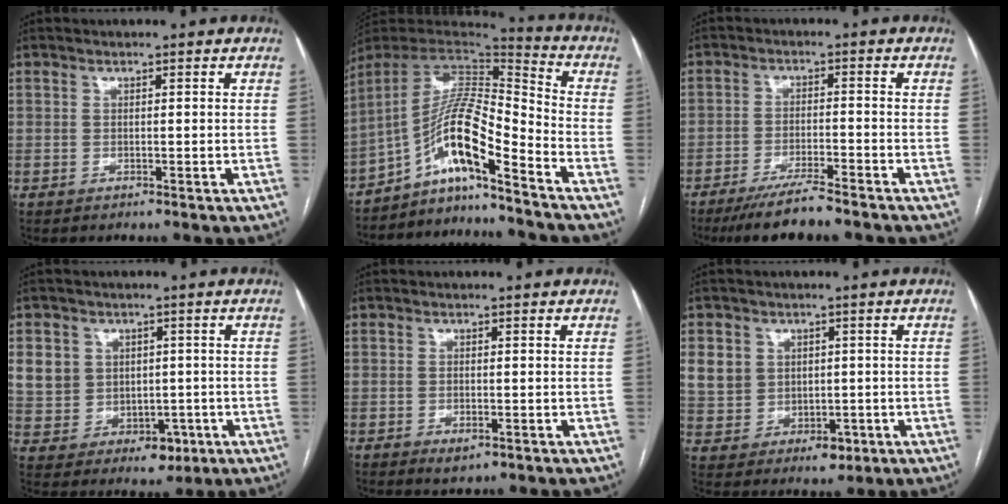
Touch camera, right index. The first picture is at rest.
{"total": 13.1, "force": [-8.0, 0.8, 10.3], "torque": [-0.184, 0.021, -0.140]}
{"total": 7.8, "force": [-6.6, 0.5, 4.2], "torque": [-0.070, -0.021, -0.111]}
{"total": 10.6, "force": [1.3, 10.0, 3.4], "torque": [-0.072, 0.033, 0.051]}
{"total": 2.0, "force": [-0.9, 0.9, 1.5], "torque": [-0.024, -0.001, -0.008]}
{"total": 9.5, "force": [1.1, 8.7, 3.6], "torque": [-0.076, 0.024, 0.044]}